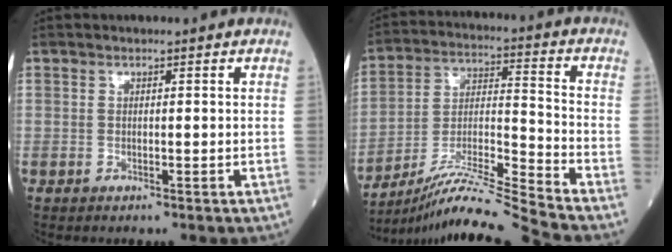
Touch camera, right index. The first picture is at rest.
{"total": 14.6, "force": [-13.2, -3.6, 5.0], "torque": [-0.084, 0.002, -0.238]}